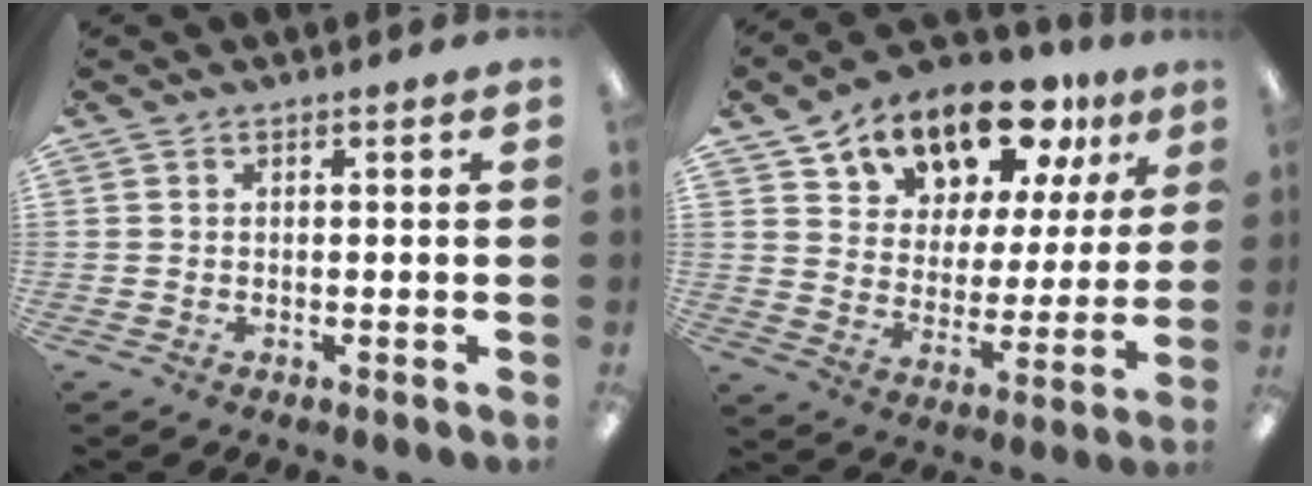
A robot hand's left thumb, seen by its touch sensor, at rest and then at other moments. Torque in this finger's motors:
{"motor_torque": [2.00, 2.06, 1.39, -1.38, 0.15]}